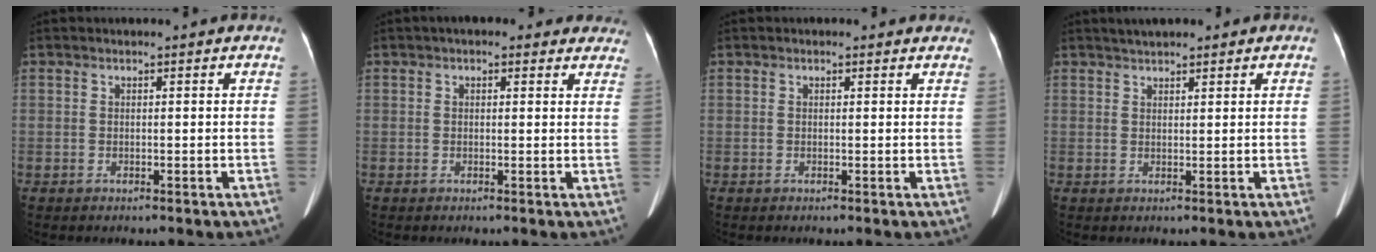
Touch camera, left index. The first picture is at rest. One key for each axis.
{"total": 6.8, "fx": 5.4, "fy": 2.9, "fz": 3.0, "tx": -0.014, "ty": 0.019, "tz": 0.050}
{"total": 1.2, "fx": 0.9, "fy": 0.7, "fz": 0.3, "tx": -0.003, "ty": 0.002, "tz": -0.001}
{"total": 3.2, "fx": 2.6, "fy": 1.0, "fz": 1.7, "tx": -0.027, "ty": 0.020, "tz": 0.041}